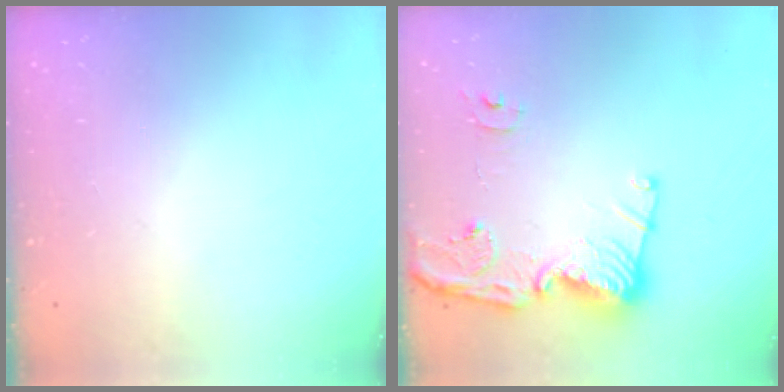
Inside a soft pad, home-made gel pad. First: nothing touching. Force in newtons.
{"total": 16.3, "press": 16.2, "slide": 1.5}